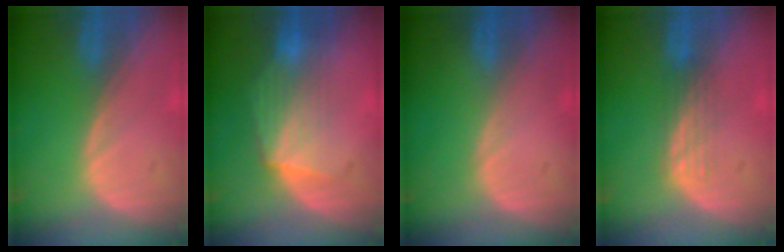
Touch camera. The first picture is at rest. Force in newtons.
{"total": 7.0, "press": 6.5, "slide": 2.5}
{"total": 0.0}
{"total": 2.9, "press": 2.6, "slide": 1.4}